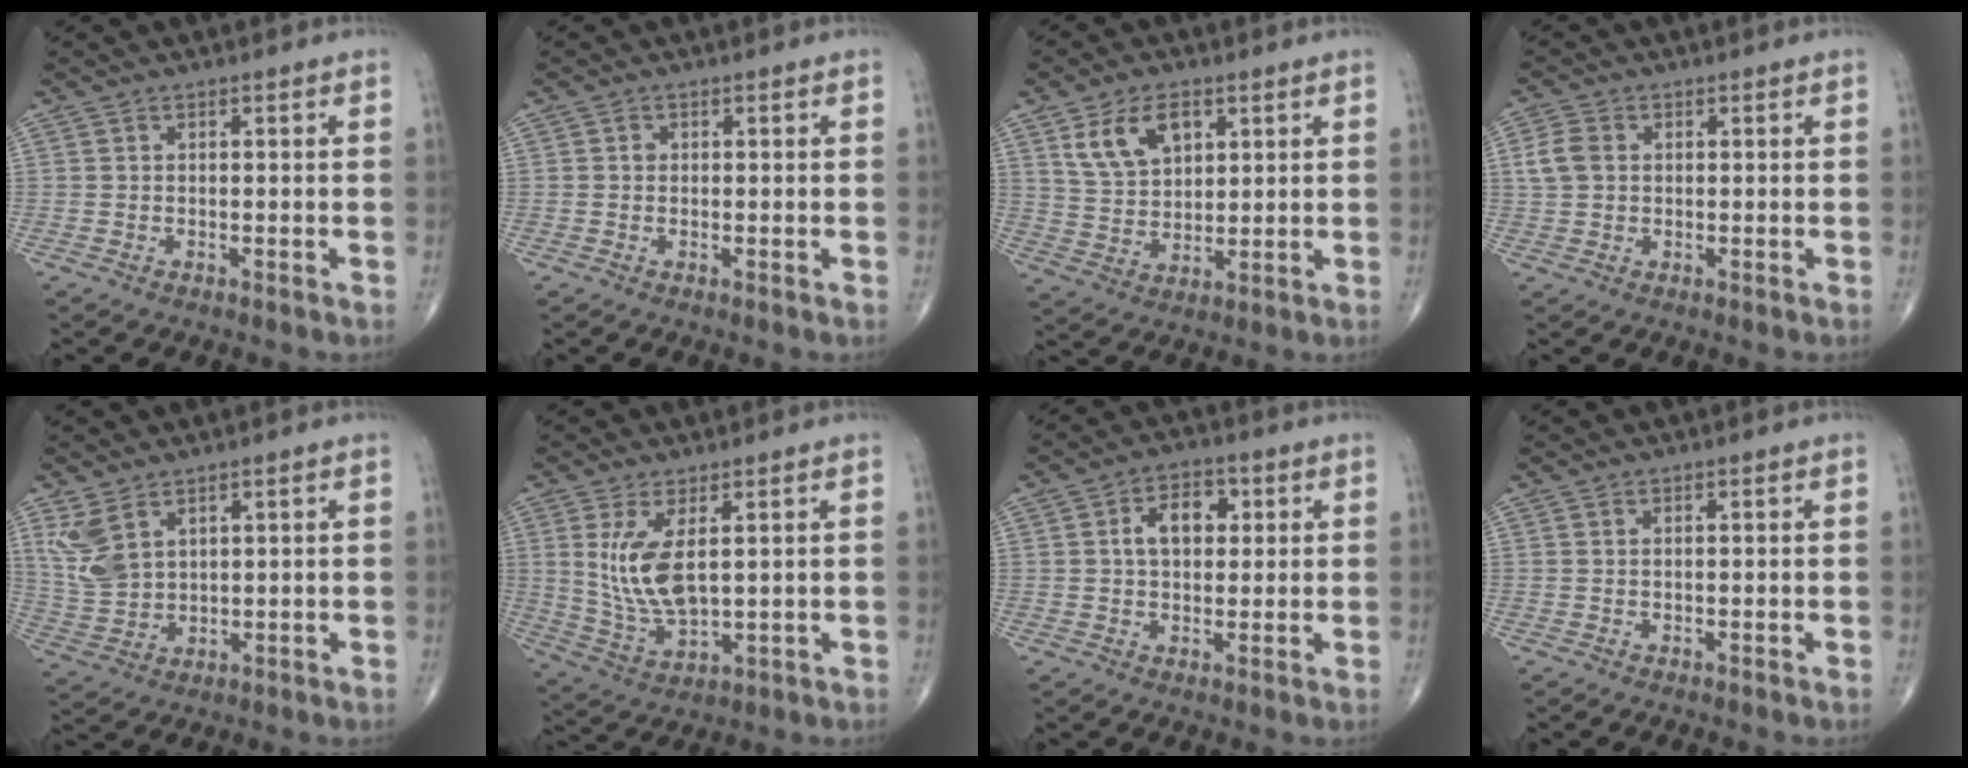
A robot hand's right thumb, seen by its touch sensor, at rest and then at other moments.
{"total": 0.9, "force": [0.1, 0.8, 0.4], "torque": [-0.003, 0.002, 0.001]}
{"total": 9.7, "force": [4.5, 5.9, 6.2], "torque": [-0.094, -0.018, 0.090]}
{"total": 4.4, "force": [0.7, 3.4, 2.7], "torque": [-0.057, 0.006, 0.010]}
{"total": 7.5, "force": [4.0, 4.4, 4.6], "torque": [-0.094, -0.011, 0.095]}
{"total": 9.9, "force": [2.4, 4.3, 8.6], "torque": [-0.177, -0.022, 0.063]}
{"total": 7.4, "force": [1.6, 4.8, 5.4], "torque": [-0.066, 0.009, 0.021]}
{"total": 0.0}